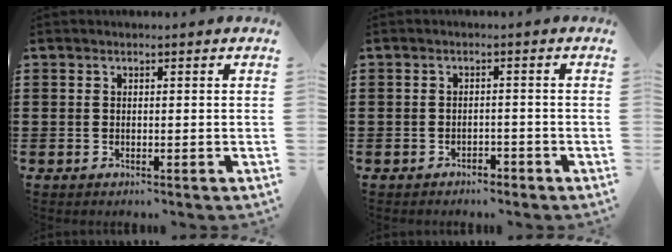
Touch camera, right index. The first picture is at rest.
{"total": 1.7, "force": [-1.6, 0.4, 0.1], "torque": [-0.009, 0.001, -0.035]}